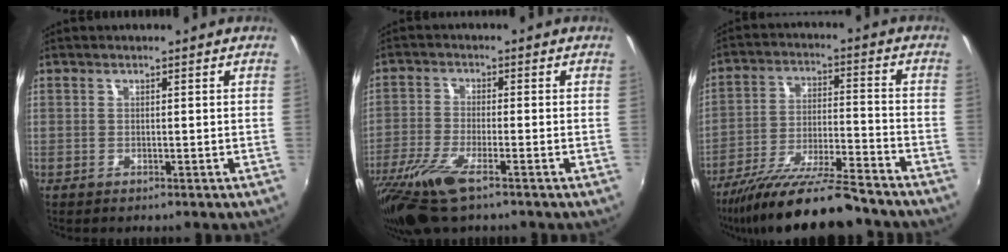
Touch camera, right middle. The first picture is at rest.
{"total": 10.9, "force": [-7.2, 2.5, 7.8], "torque": [-0.179, -0.038, -0.140]}
{"total": 17.6, "force": [-15.0, 1.7, 9.0], "torque": [-0.179, -0.036, -0.248]}